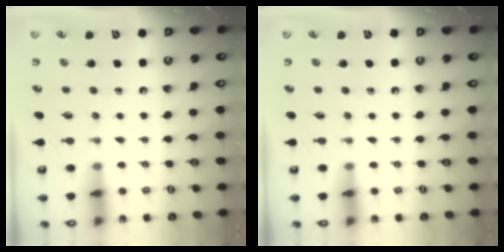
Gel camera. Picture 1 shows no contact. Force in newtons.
{"total": 0.0}